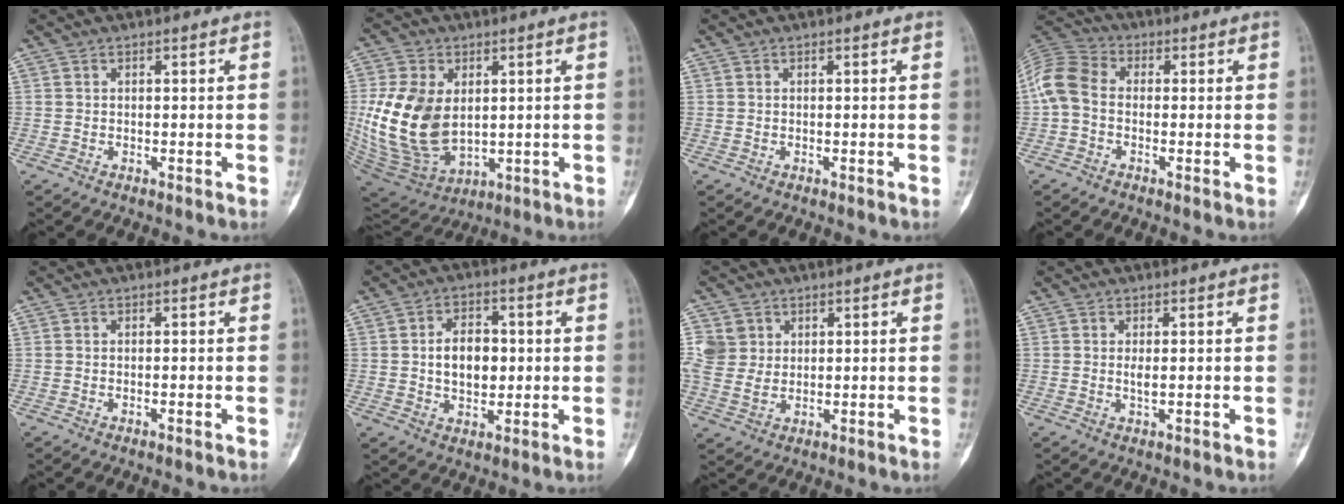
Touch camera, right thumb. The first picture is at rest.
{"total": 17.7, "force": [1.3, 11.8, 13.1], "torque": [-0.245, -0.019, 0.044]}
{"total": 0.0}
{"total": 8.5, "force": [-0.6, 6.1, 5.9], "torque": [-0.119, 0.023, -0.029]}
{"total": 0.6, "force": [-0.3, 0.1, 0.5], "torque": [-0.013, 0.002, -0.003]}
{"total": 8.3, "force": [0.3, 5.5, 6.2], "torque": [-0.075, 0.006, 0.005]}
{"total": 6.8, "force": [2.1, 5.7, 3.1], "torque": [-0.050, -0.005, 0.050]}
{"total": 1.7, "force": [0.0, 0.5, 1.6], "torque": [-0.035, -0.003, 0.001]}